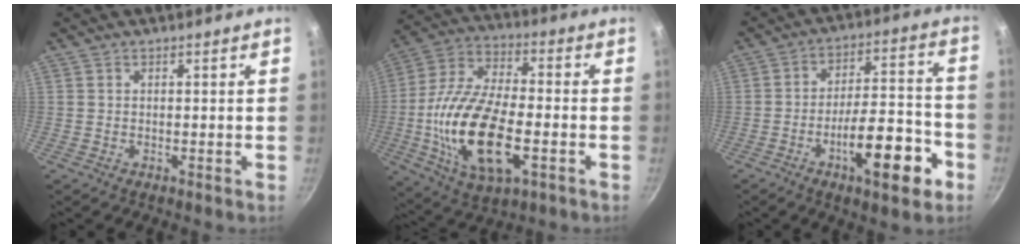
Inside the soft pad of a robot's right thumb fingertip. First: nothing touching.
{"total": 21.2, "force": [-4.7, 10.0, 18.2], "torque": [-0.347, 0.015, -0.091]}
{"total": 15.9, "force": [-7.1, 5.3, 13.1], "torque": [-0.170, 0.052, -0.105]}